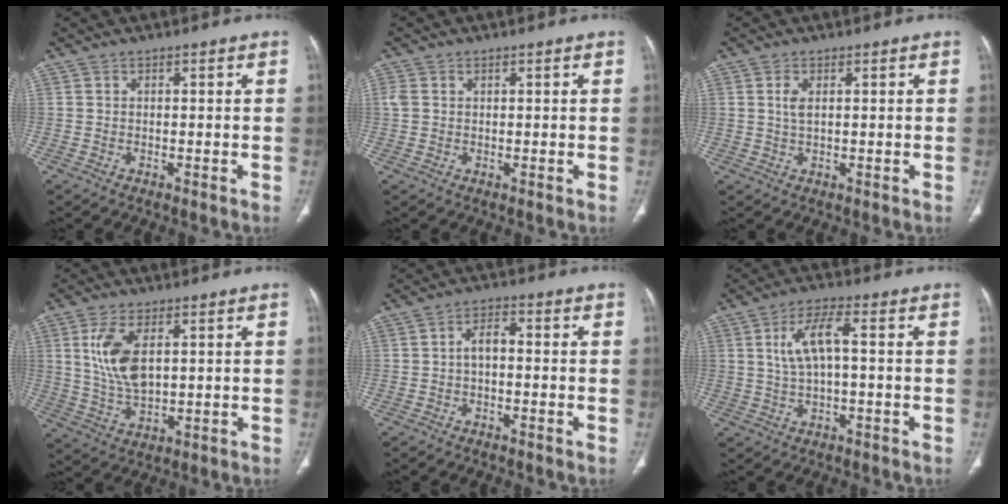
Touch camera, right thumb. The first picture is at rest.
{"total": 1.9, "force": [0.5, 1.5, 1.1], "torque": [-0.029, 0.003, 0.014]}
{"total": 2.4, "force": [0.7, 1.1, 2.0], "torque": [-0.045, -0.001, 0.017]}
{"total": 9.7, "force": [2.7, 4.9, 7.9], "torque": [-0.161, -0.013, 0.058]}
{"total": 3.4, "force": [-0.5, 1.9, 2.9], "torque": [-0.045, 0.016, -0.014]}
{"total": 6.9, "force": [0.9, 2.3, 6.5], "torque": [-0.143, 0.019, 0.018]}